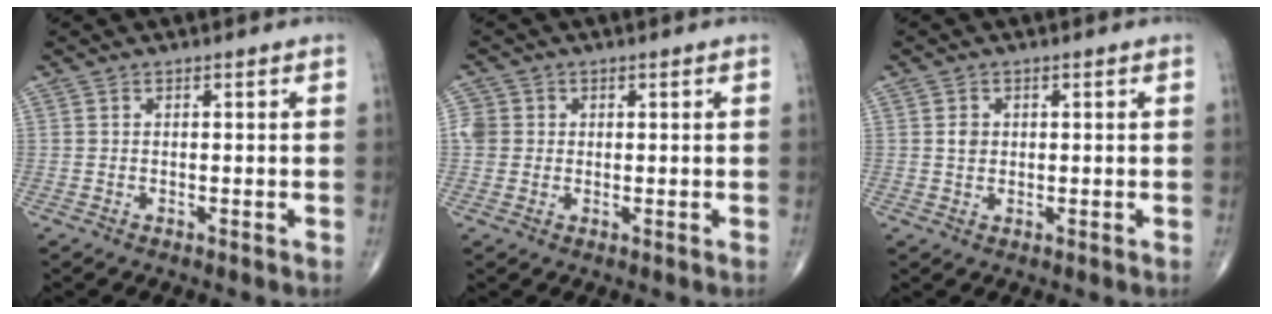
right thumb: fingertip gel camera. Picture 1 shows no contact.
{"total": 3.4, "force": [0.3, 3.2, 0.9], "torque": [-0.003, 0.009, 0.008]}
{"total": 1.9, "force": [0.4, 1.6, 0.9], "torque": [-0.009, 0.000, 0.008]}